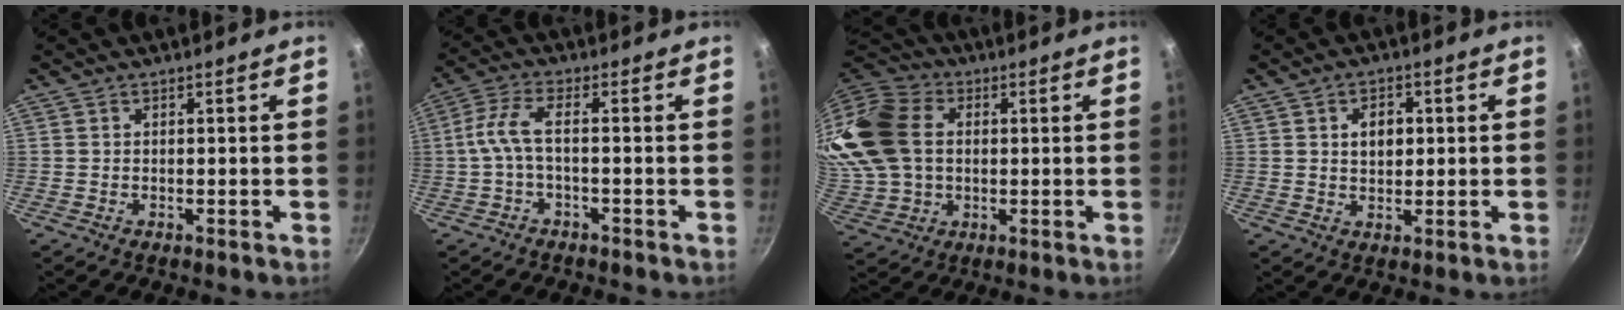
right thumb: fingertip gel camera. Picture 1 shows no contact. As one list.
[{"total": 5.2, "force": [-1.6, 1.6, 4.6], "torque": [-0.118, 0.022, -0.038]}, {"total": 18.8, "force": [2.4, 14.4, 11.9], "torque": [-0.235, 0.018, 0.046]}, {"total": 5.0, "force": [1.0, 3.4, 3.4], "torque": [-0.036, 0.002, 0.017]}]